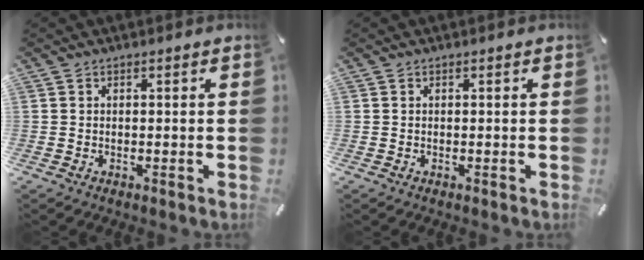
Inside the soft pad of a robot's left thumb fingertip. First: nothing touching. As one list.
[{"total": 0.0}]